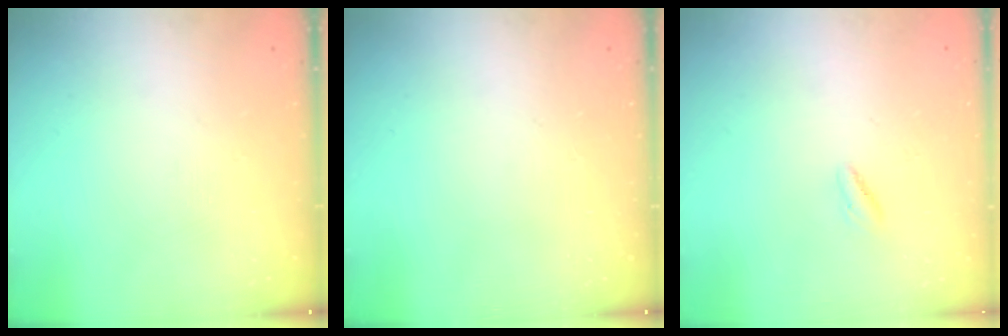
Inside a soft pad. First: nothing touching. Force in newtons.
{"total": 0.0}
{"total": 2.3, "press": 2.2, "slide": 0.7}